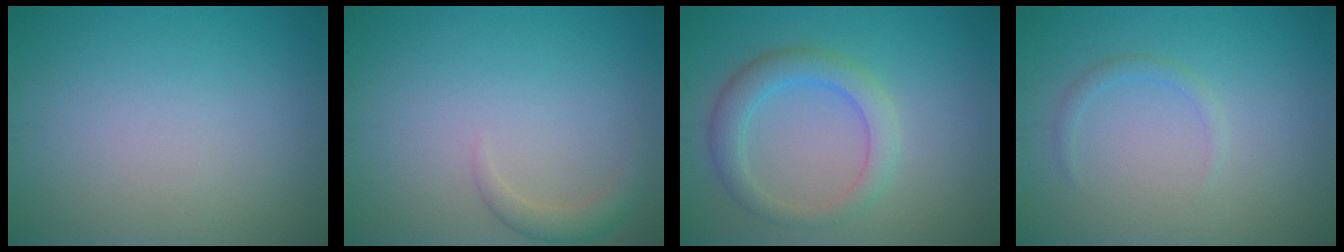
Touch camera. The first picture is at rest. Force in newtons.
{"total": 1.7, "press": 1.7, "slide": 0.1}
{"total": 3.4, "press": 3.4, "slide": 0.2}
{"total": 1.0, "press": 1.0, "slide": 0.0}